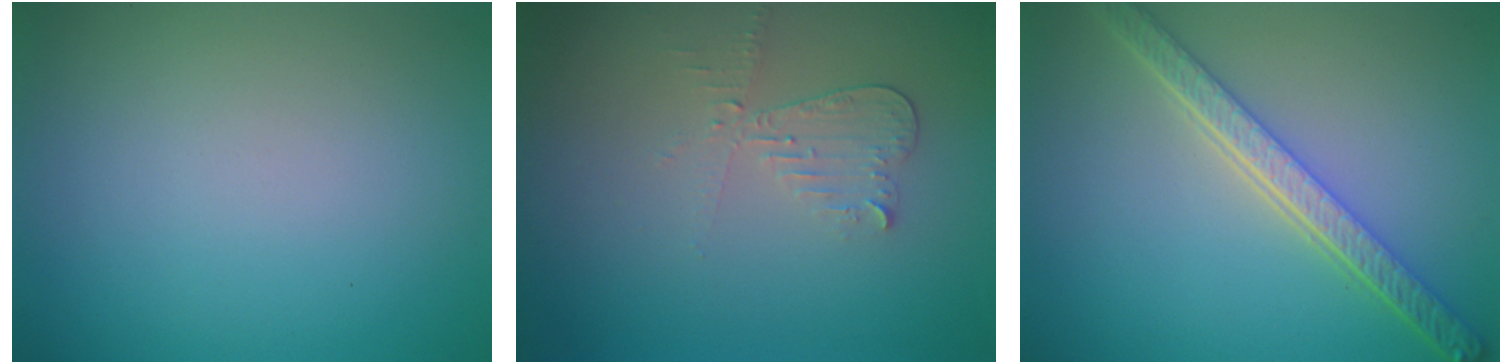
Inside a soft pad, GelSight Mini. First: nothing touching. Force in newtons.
{"total": 2.1, "press": 2.1, "slide": 0.4}
{"total": 5.2, "press": 4.0, "slide": 3.3}